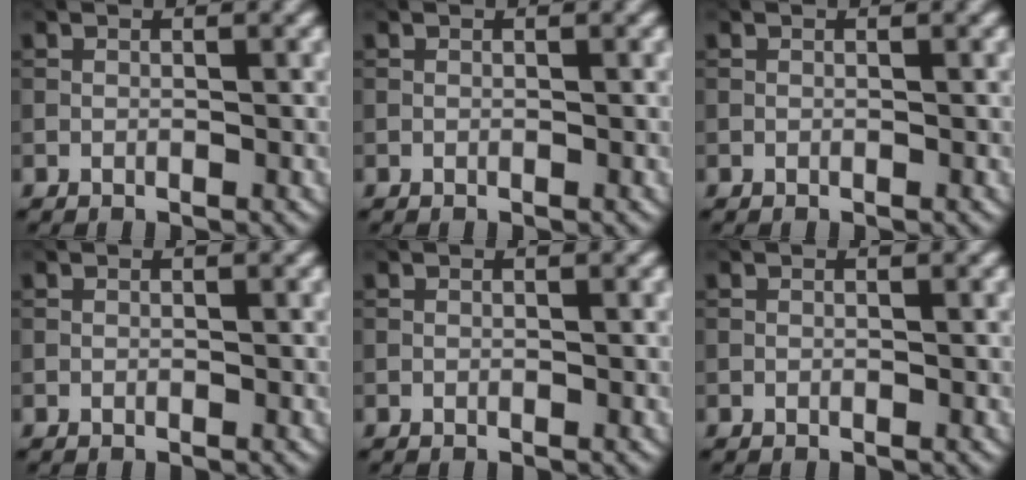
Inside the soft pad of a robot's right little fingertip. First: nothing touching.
{"total": 0.0}
{"total": 0.0}
{"total": 0.0}
{"total": 0.0}
{"total": 0.0}